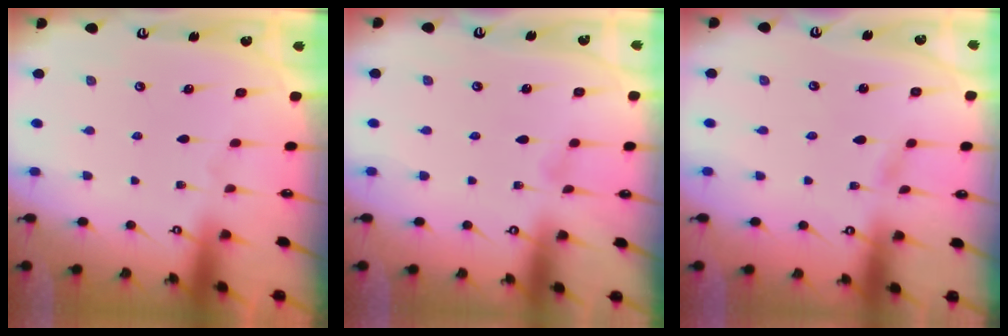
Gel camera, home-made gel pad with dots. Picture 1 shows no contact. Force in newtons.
{"total": 1.9, "press": 1.9, "slide": 0.2}
{"total": 1.8, "press": 1.8, "slide": 0.2}